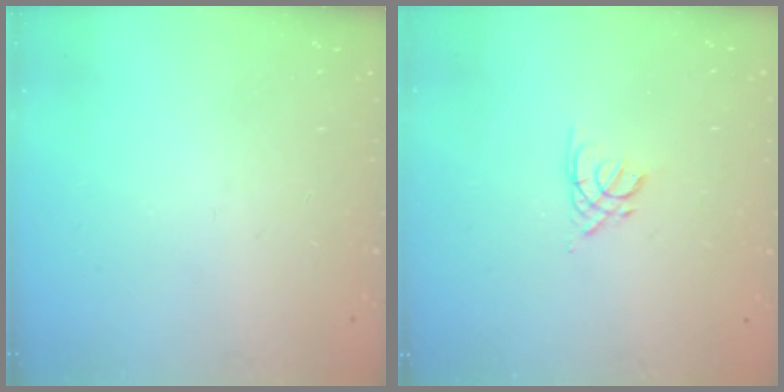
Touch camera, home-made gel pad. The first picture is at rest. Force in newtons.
{"total": 2.2, "press": 2.2, "slide": 0.4}